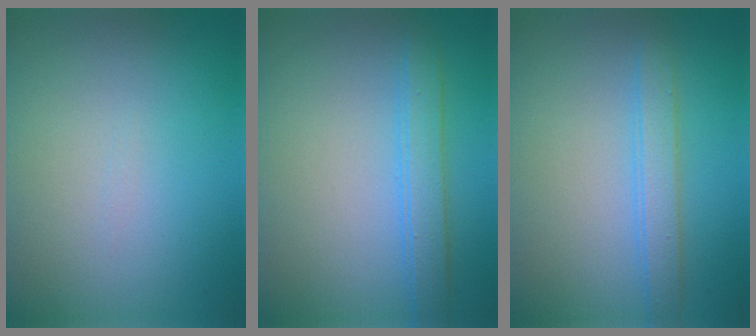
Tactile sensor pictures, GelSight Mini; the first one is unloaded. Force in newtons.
{"total": 2.0, "press": 2.0, "slide": 0.1}
{"total": 2.2, "press": 2.2, "slide": 0.1}